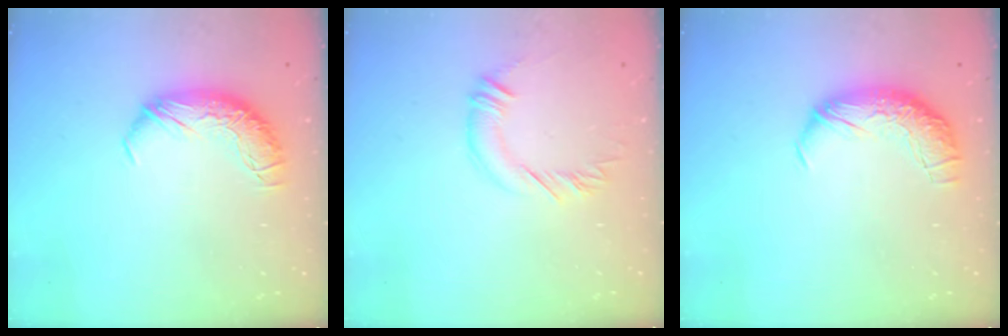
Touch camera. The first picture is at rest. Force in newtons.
{"total": 2.8, "press": 2.8, "slide": 0.2}
{"total": 2.3, "press": 0.9, "slide": 2.1}